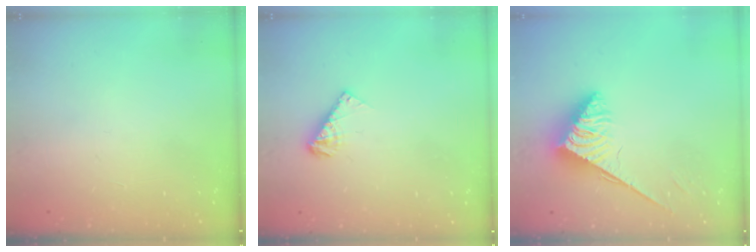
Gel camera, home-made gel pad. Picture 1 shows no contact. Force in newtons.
{"total": 5.9, "press": 5.8, "slide": 0.5}
{"total": 3.6, "press": 3.5, "slide": 0.6}